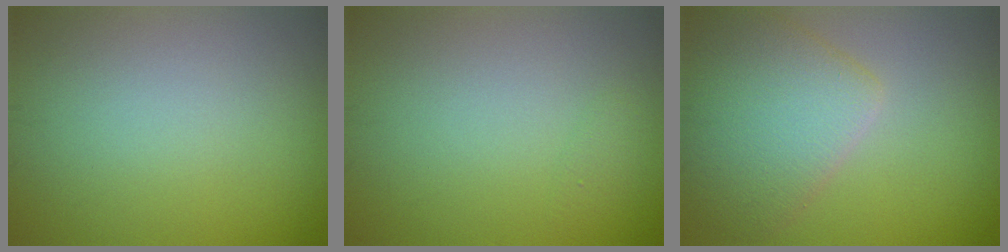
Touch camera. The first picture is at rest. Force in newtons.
{"total": 0.5, "press": 0.5, "slide": 0.0}
{"total": 5.6, "press": 5.6, "slide": 0.3}